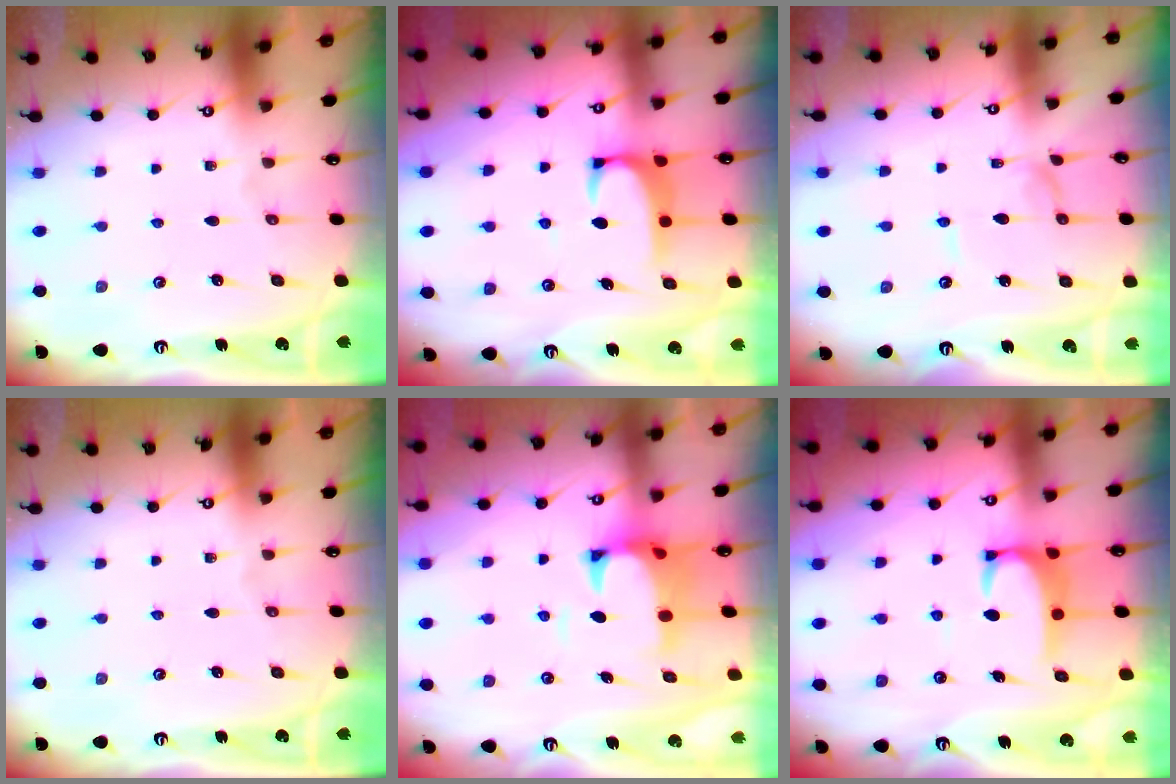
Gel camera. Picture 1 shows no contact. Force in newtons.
{"total": 2.0, "press": 2.0, "slide": 0.3}
{"total": 0.0}
{"total": 0.0}
{"total": 2.6, "press": 2.4, "slide": 1.1}
{"total": 3.5, "press": 3.4, "slide": 0.9}